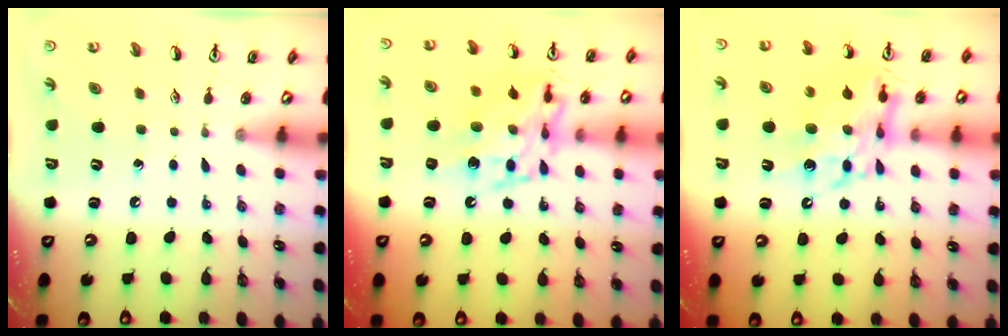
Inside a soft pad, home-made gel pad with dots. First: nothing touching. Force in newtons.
{"total": 13.7, "press": 13.6, "slide": 1.2}
{"total": 13.7, "press": 13.7, "slide": 1.4}